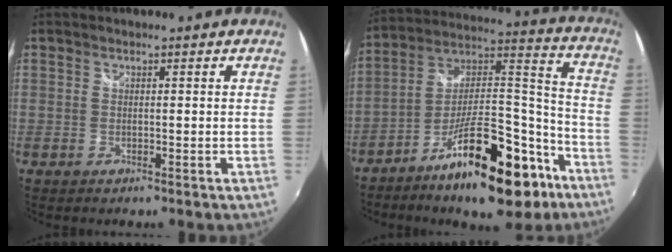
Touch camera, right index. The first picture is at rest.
{"total": 21.3, "force": [-12.9, 7.5, 15.2], "torque": [-0.231, 0.030, -0.198]}